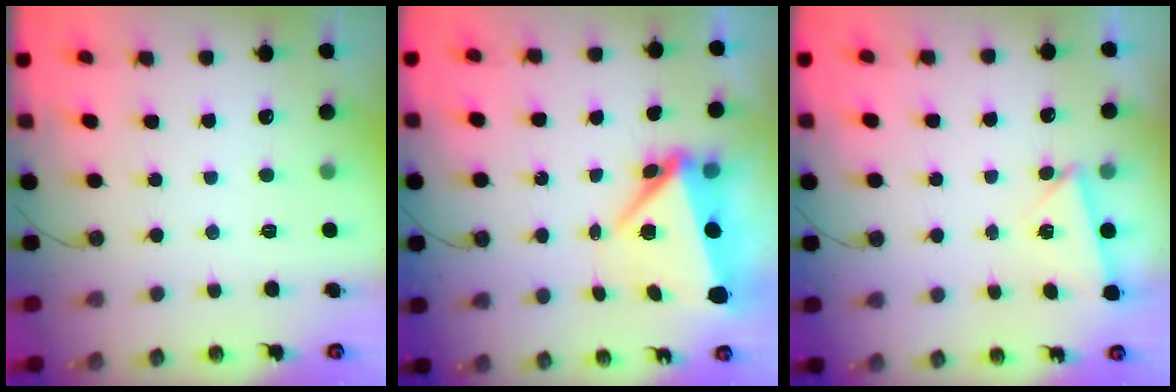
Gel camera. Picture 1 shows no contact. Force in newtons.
{"total": 6.8, "press": 6.6, "slide": 1.3}
{"total": 2.9, "press": 2.8, "slide": 0.6}